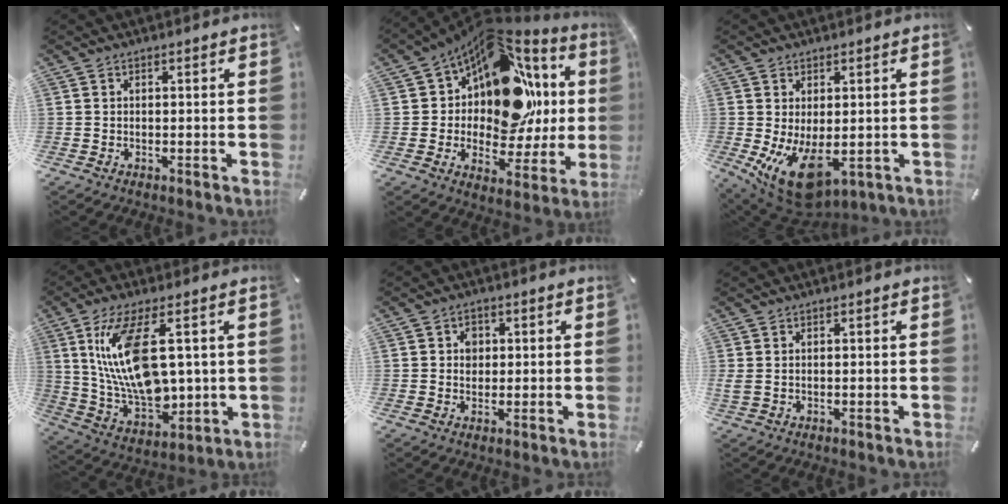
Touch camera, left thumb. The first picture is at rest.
{"total": 16.5, "force": [5.9, 10.7, 11.0], "torque": [-0.161, -0.063, 0.098]}
{"total": 12.0, "force": [-2.5, 6.6, 9.7], "torque": [-0.166, -0.001, -0.028]}
{"total": 17.0, "force": [4.8, 7.8, 14.4], "torque": [-0.312, -0.021, 0.075]}
{"total": 3.1, "force": [0.4, 2.8, 1.3], "torque": [-0.005, -0.003, -0.002]}
{"total": 1.3, "force": [0.4, 0.7, 1.0], "torque": [-0.021, 0.002, 0.007]}